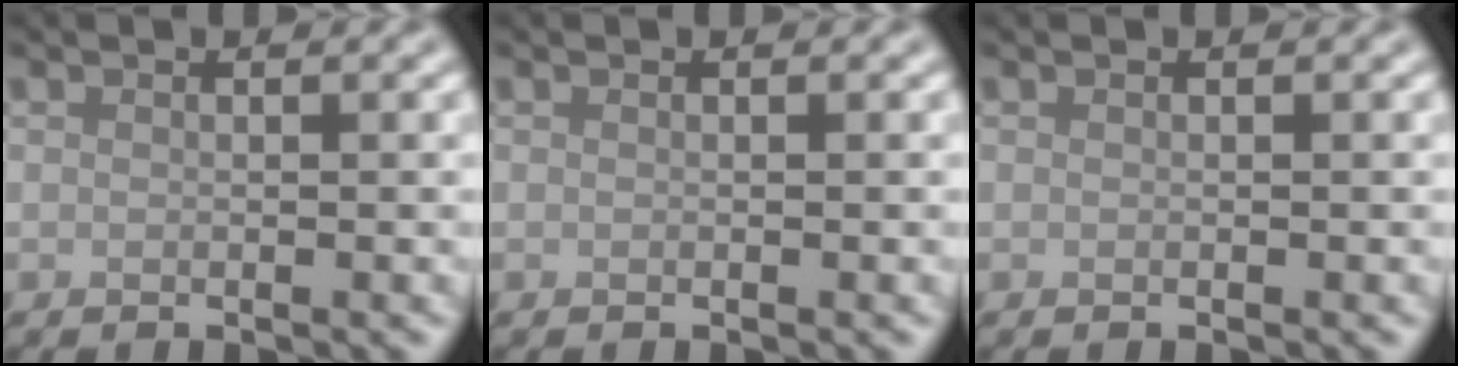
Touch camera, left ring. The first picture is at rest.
{"total": 0.0}
{"total": 0.0}